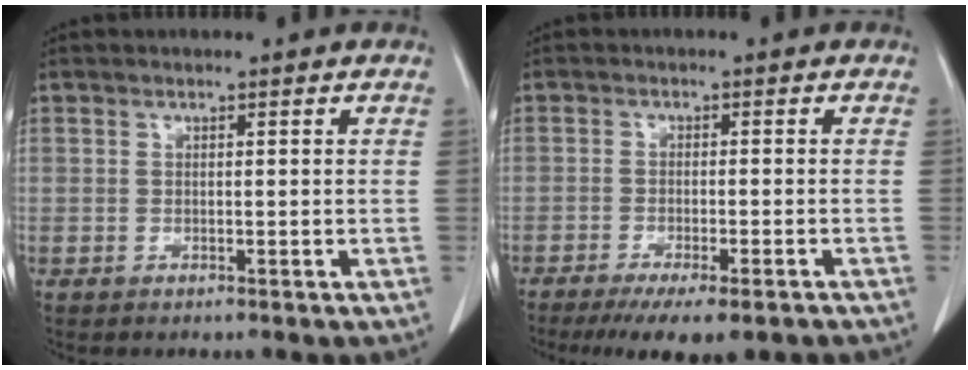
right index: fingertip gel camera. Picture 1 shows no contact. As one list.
[{"total": 10.8, "force": [-8.3, 2.2, 6.5], "torque": [-0.081, -0.013, -0.119]}]